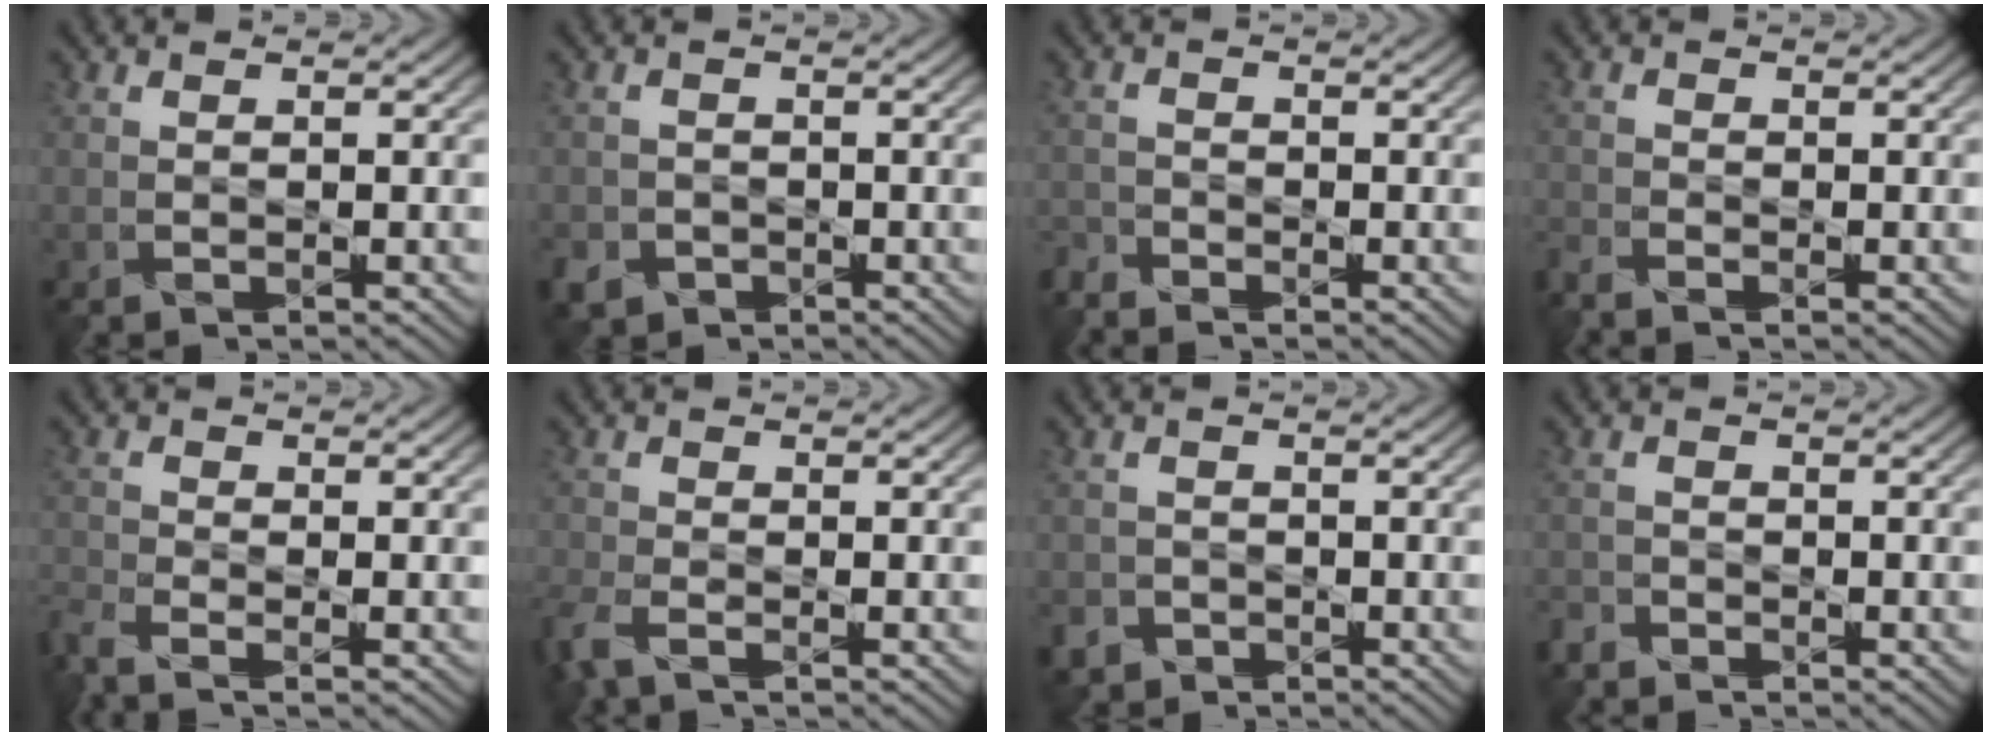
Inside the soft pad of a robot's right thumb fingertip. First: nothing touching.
{"total": 2.9, "force": [-1.7, 2.2, 0.8], "torque": [-0.024, -0.011, -0.038]}
{"total": 2.4, "force": [-2.4, 0.3, 0.4], "torque": [-0.013, -0.009, -0.057]}
{"total": 2.8, "force": [-2.5, 0.6, 1.2], "torque": [-0.033, -0.015, -0.060]}
{"total": 4.8, "force": [-3.6, 1.4, 2.9], "torque": [-0.072, -0.019, -0.080]}
{"total": 3.9, "force": [-2.8, 1.3, 2.5], "torque": [-0.066, -0.013, -0.067]}
{"total": 2.6, "force": [-1.9, 1.7, 0.5], "torque": [-0.015, -0.007, -0.043]}
{"total": 2.0, "force": [-1.9, 0.6, 0.3], "torque": [-0.008, -0.006, -0.047]}